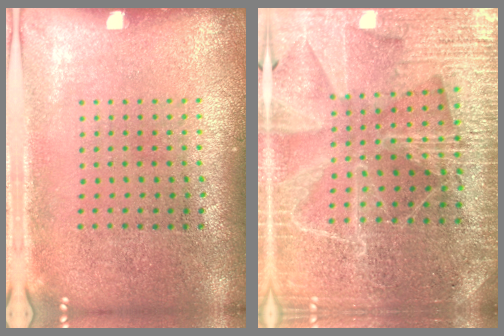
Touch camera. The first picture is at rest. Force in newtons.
{"total": 4.5, "press": 4.2, "slide": 1.7}